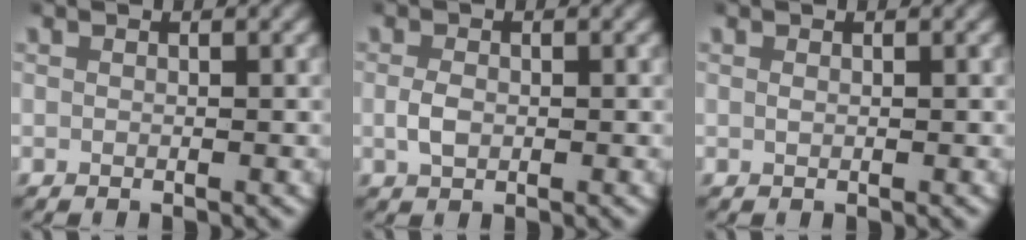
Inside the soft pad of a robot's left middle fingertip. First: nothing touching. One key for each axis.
{"total": 1.6, "fx": -0.2, "fy": 1.1, "fz": 1.2, "tx": -0.029, "ty": -0.003, "tz": 0.000}
{"total": 0.0}